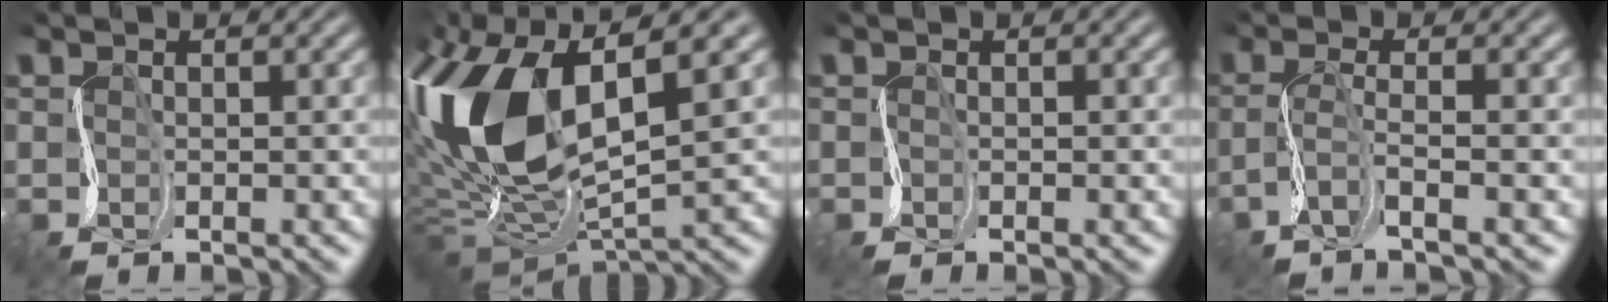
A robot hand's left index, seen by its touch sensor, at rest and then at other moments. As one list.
[{"total": 13.9, "force": [0.1, 7.0, 12.1], "torque": [-0.264, 0.000, -0.007]}, {"total": 1.3, "force": [-0.4, 0.3, 1.2], "torque": [-0.013, -0.003, -0.006]}, {"total": 3.2, "force": [-1.5, 0.4, 2.8], "torque": [-0.066, 0.000, -0.041]}]